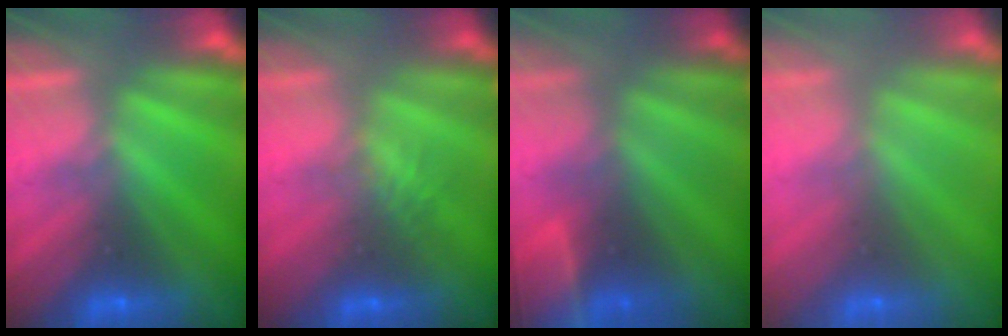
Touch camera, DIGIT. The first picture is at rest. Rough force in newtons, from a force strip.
{"total": 2.8}
{"total": 7.2}
{"total": 7.5}